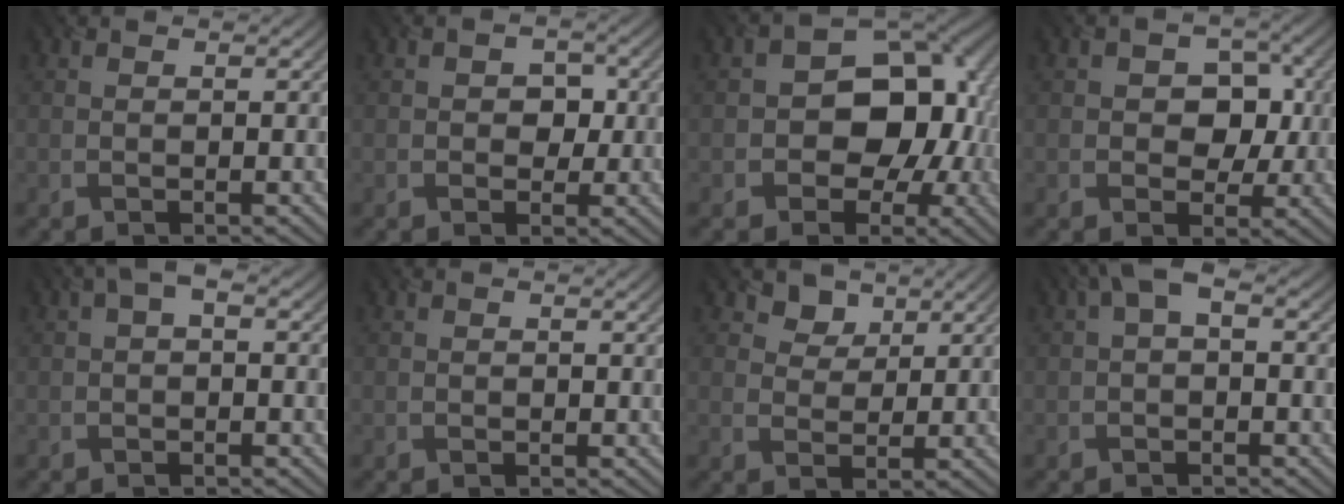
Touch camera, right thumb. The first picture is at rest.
{"total": 2.5, "force": [-0.2, 2.1, 1.3], "torque": [-0.010, 0.001, -0.014]}
{"total": 12.2, "force": [-1.3, 9.3, 7.9], "torque": [-0.064, -0.001, -0.044]}
{"total": 5.3, "force": [0.0, 4.2, 3.3], "torque": [-0.040, -0.001, -0.014]}
{"total": 2.0, "force": [0.3, 0.9, 1.7], "torque": [-0.032, 0.007, 0.003]}
{"total": 0.9, "force": [0.6, -0.1, 0.6], "torque": [-0.008, 0.001, 0.009]}
{"total": 2.9, "force": [2.2, 1.8, 0.6], "torque": [-0.018, -0.005, 0.033]}
{"total": 2.8, "force": [0.3, 1.4, 2.4], "torque": [-0.047, 0.012, 0.001]}